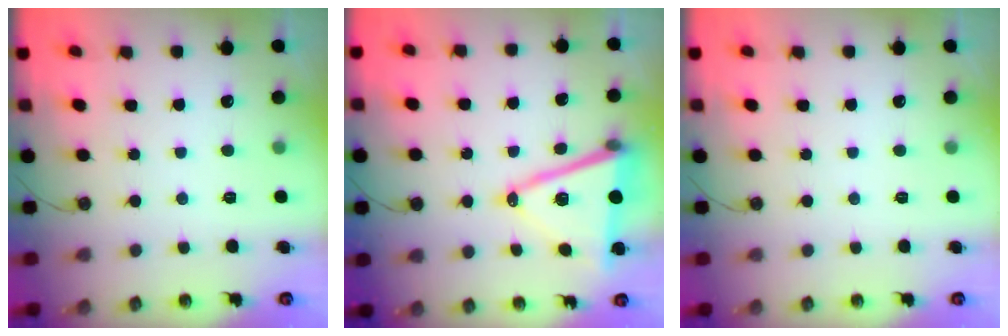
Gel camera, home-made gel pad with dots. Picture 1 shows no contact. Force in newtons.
{"total": 15.3, "press": 14.9, "slide": 3.7}
{"total": 0.0}